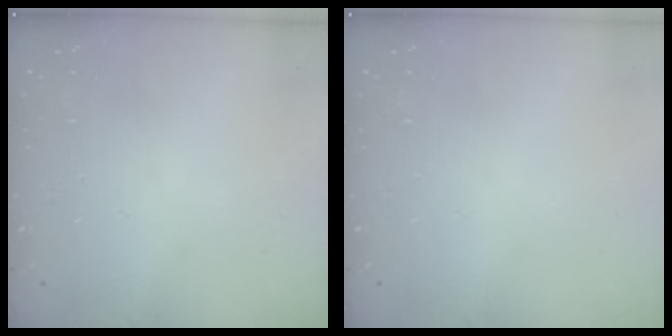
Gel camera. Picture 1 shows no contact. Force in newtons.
{"total": 0.0}